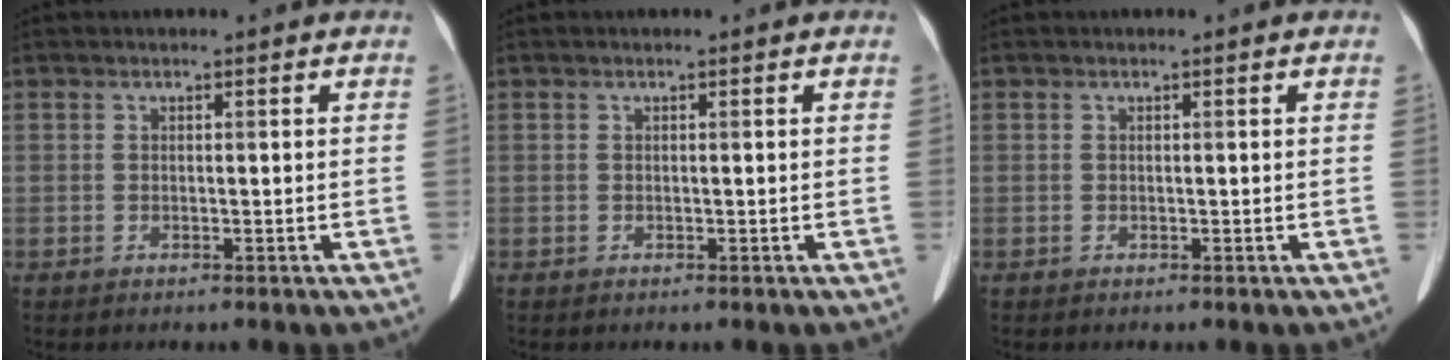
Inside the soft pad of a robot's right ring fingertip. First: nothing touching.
{"total": 0.0}
{"total": 0.0}